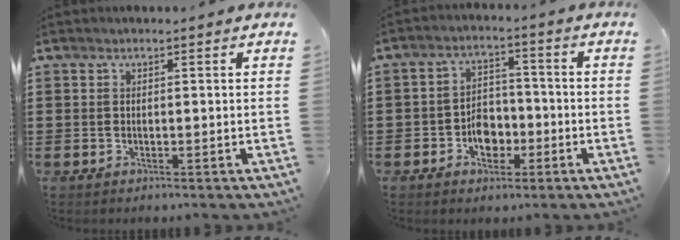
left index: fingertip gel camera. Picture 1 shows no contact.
{"total": 4.9, "force": [-2.0, 3.5, 2.8], "torque": [-0.046, 0.006, -0.039]}